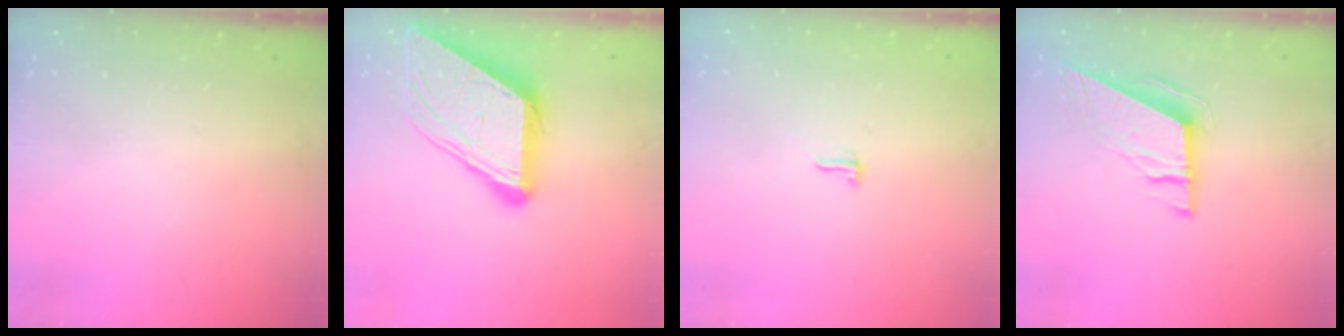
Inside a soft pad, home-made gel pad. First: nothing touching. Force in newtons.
{"total": 11.8, "press": 11.7, "slide": 1.2}
{"total": 5.1, "press": 4.7, "slide": 2.0}
{"total": 9.9, "press": 9.7, "slide": 2.0}